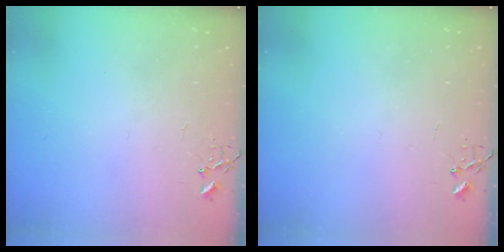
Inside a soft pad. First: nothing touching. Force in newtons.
{"total": 0.0}